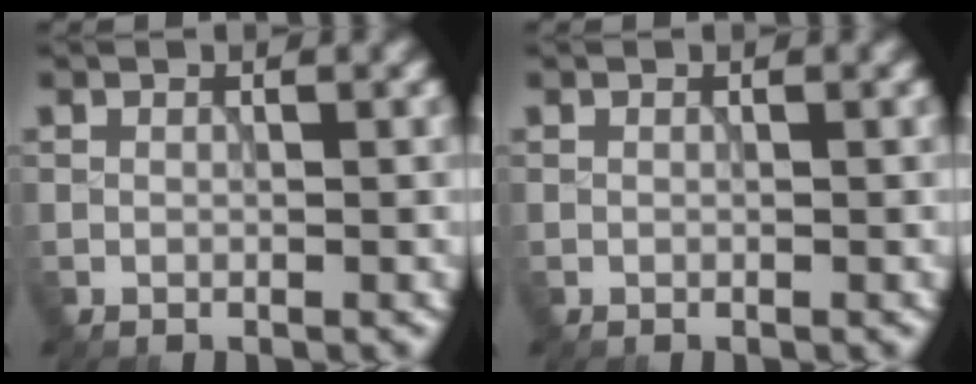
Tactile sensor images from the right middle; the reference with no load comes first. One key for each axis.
{"total": 0.0}